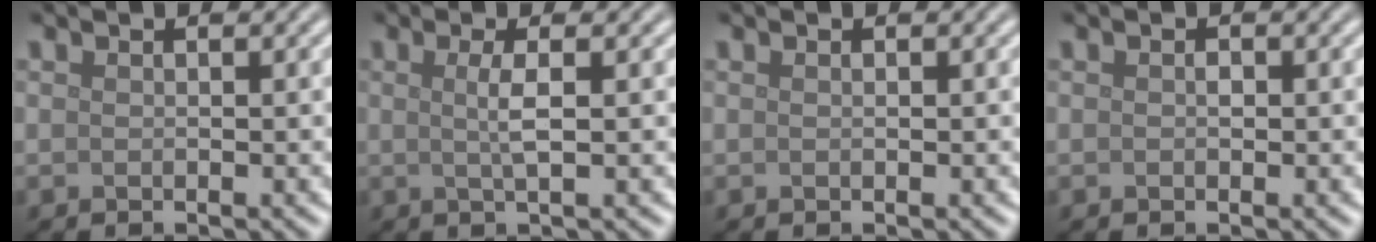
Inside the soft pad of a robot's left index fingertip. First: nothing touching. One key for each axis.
{"total": 2.0, "fx": 0.2, "fy": 0.4, "fz": 2.0, "tx": -0.038, "ty": 0.002, "tz": 0.000}
{"total": 0.0}
{"total": 0.6, "fx": 0.0, "fy": 0.4, "fz": 0.4, "tx": -0.008, "ty": 0.000, "tz": -0.001}